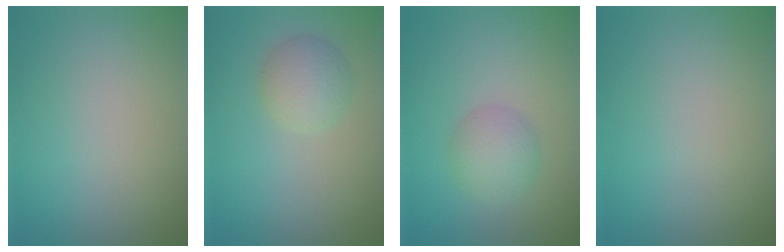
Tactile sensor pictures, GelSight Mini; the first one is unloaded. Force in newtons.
{"total": 2.7, "press": 2.7, "slide": 0.1}
{"total": 2.9, "press": 2.9, "slide": 0.0}
{"total": 0.0}